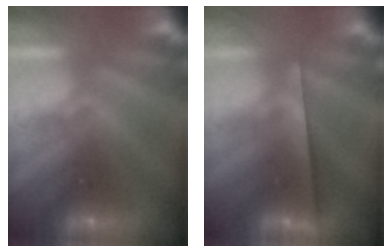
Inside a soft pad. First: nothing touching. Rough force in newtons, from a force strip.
{"total": 2.3}